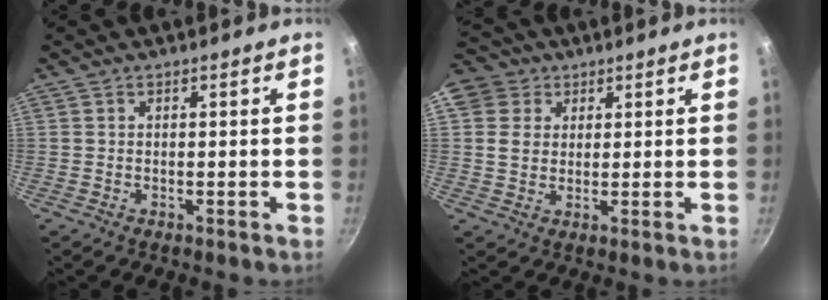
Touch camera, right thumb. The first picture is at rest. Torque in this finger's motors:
{"motor_torque": [-0.10, 2.42, 0.48, -0.19, 0.36]}